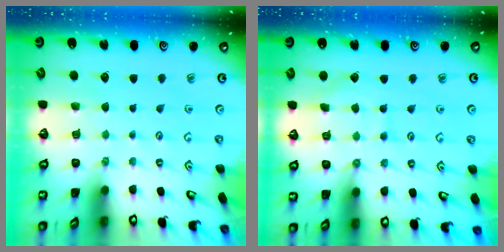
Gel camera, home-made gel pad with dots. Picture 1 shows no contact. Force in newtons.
{"total": 7.9, "press": 7.8, "slide": 0.9}